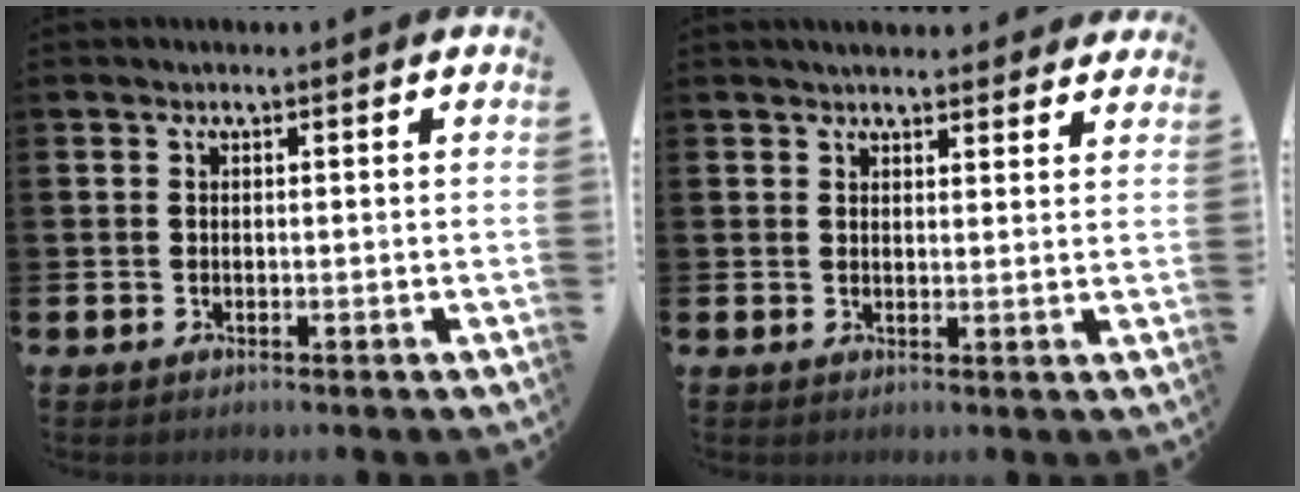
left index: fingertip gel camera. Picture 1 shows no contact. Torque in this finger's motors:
{"motor_torque": [0.92, -1.22, 0.16, 0.02]}